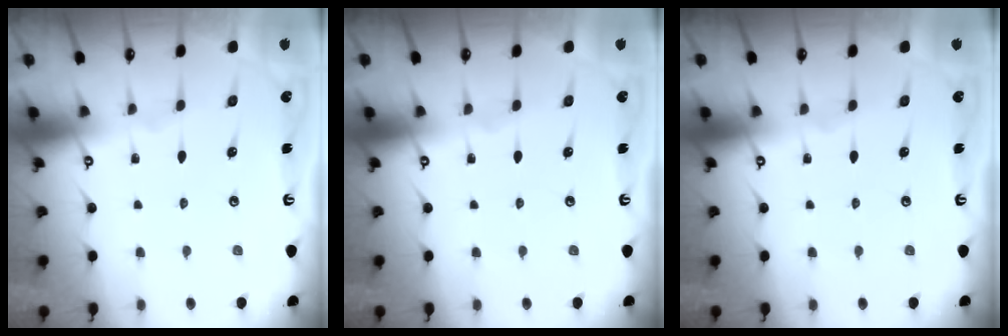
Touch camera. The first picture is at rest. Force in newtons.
{"total": 0.0}
{"total": 0.0}